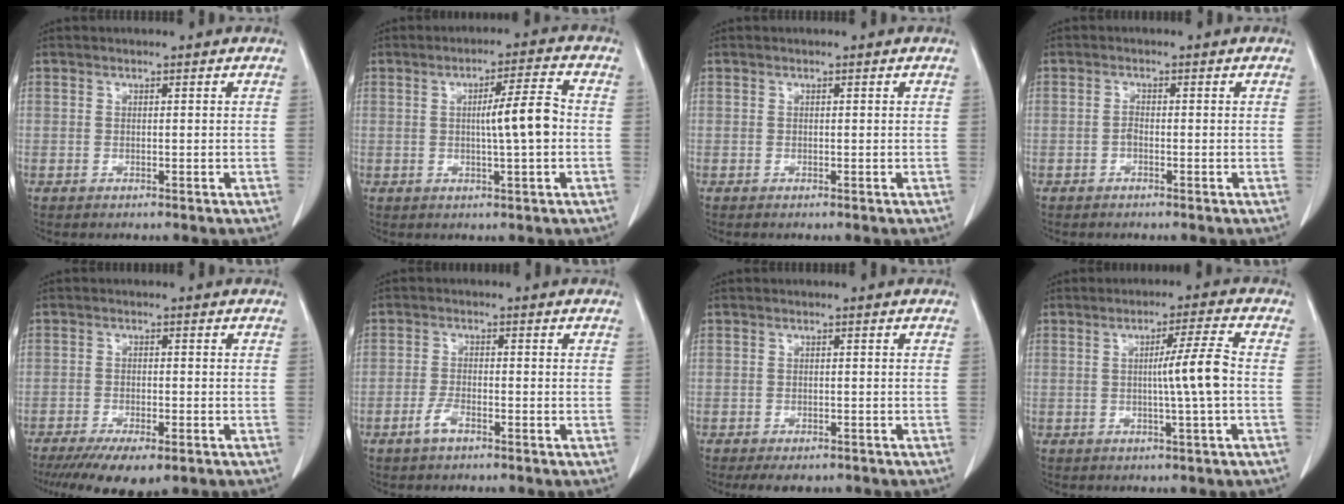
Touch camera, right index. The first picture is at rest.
{"total": 6.5, "force": [-0.2, 0.2, 6.5], "torque": [-0.099, 0.006, -0.005]}
{"total": 0.0}
{"total": 0.9, "force": [-0.5, 0.3, 0.7], "torque": [-0.015, 0.002, -0.010]}
{"total": 9.7, "force": [-6.7, 2.9, 6.3], "torque": [-0.094, -0.017, -0.101]}
{"total": 2.7, "force": [-1.8, 0.8, 1.9], "torque": [-0.041, 0.001, -0.037]}
{"total": 4.6, "force": [-3.6, 2.1, 1.9], "torque": [-0.019, -0.003, -0.046]}
{"total": 5.9, "force": [-0.5, -1.2, 5.8], "torque": [-0.092, 0.001, -0.008]}